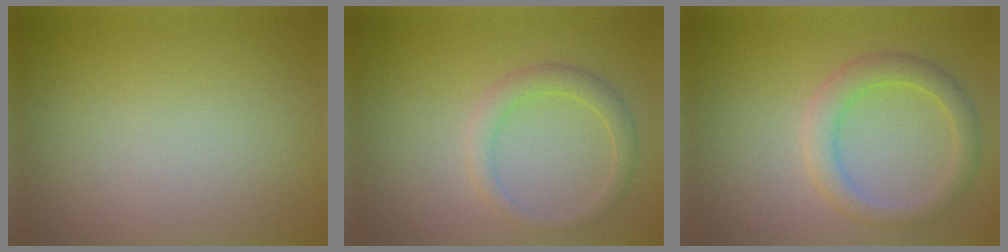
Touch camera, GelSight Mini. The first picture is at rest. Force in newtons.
{"total": 2.2, "press": 2.2, "slide": 0.1}
{"total": 3.0, "press": 3.0, "slide": 0.2}